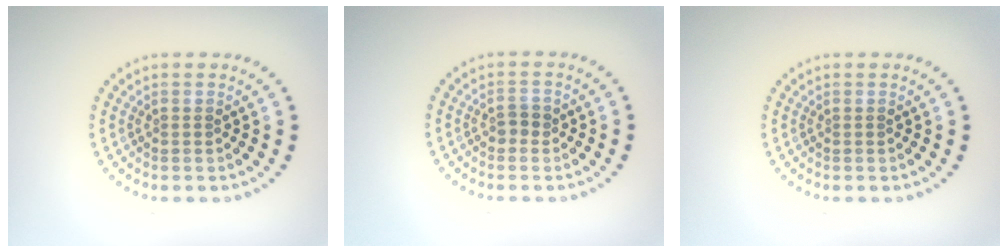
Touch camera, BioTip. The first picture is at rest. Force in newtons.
{"total": 1.2, "press": 1.1, "slide": 0.3}
{"total": 0.0}